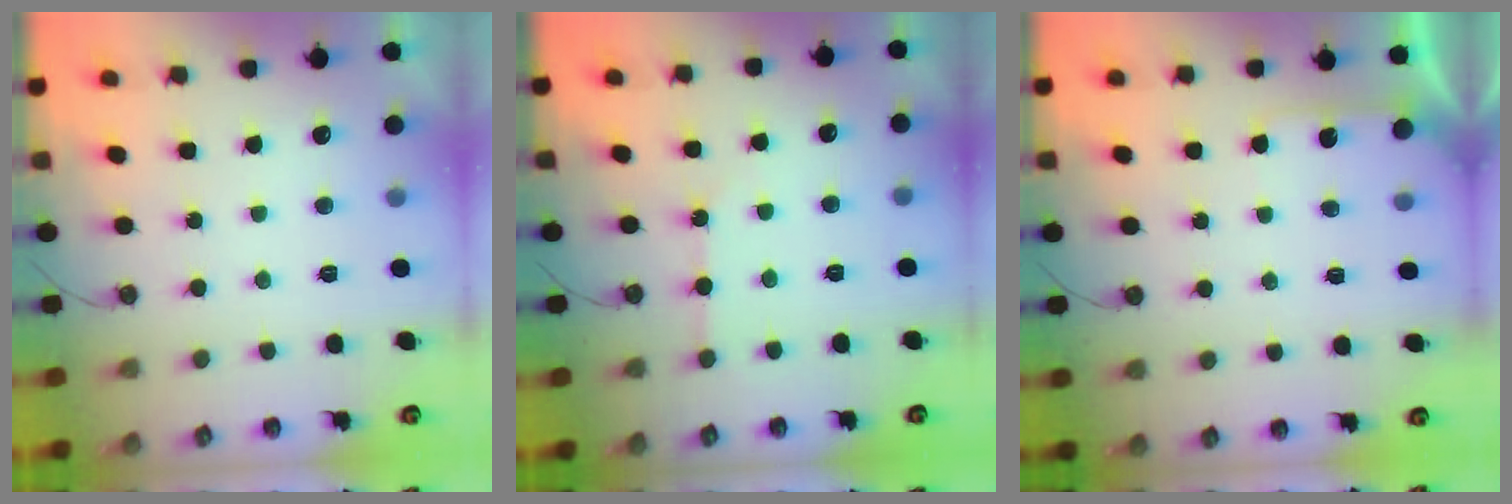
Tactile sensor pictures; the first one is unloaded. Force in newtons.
{"total": 2.5, "press": 2.4, "slide": 0.4}
{"total": 6.1, "press": 6.1, "slide": 0.4}